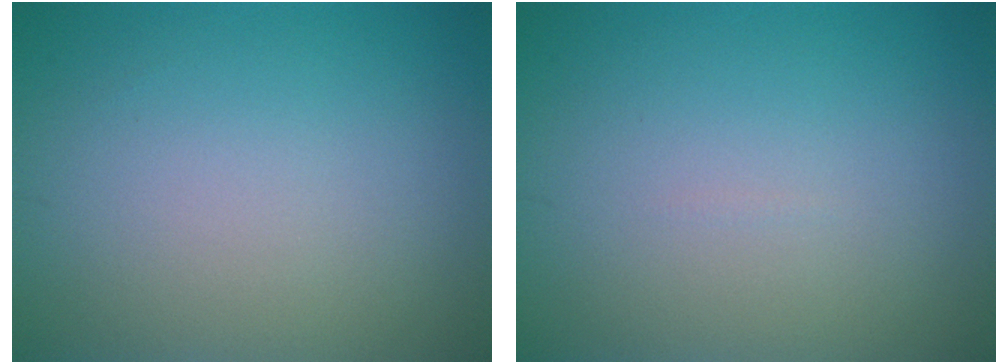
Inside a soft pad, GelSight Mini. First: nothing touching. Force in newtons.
{"total": 0.0}